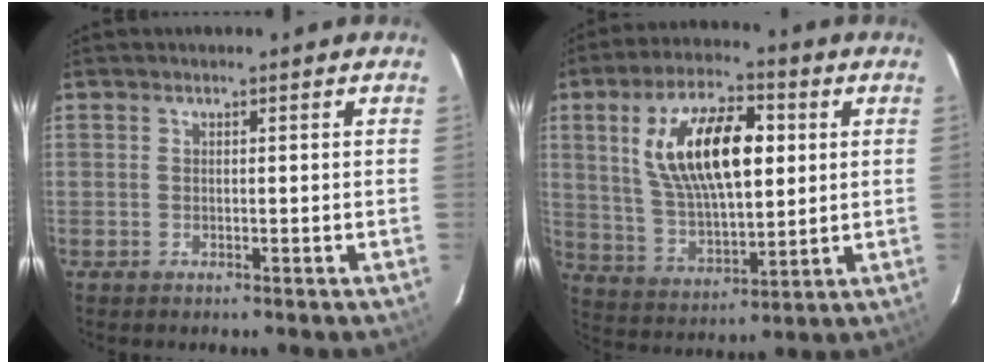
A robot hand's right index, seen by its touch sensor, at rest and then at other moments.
{"total": 17.3, "force": [4.3, 7.5, 15.0], "torque": [-0.277, 0.016, 0.088]}